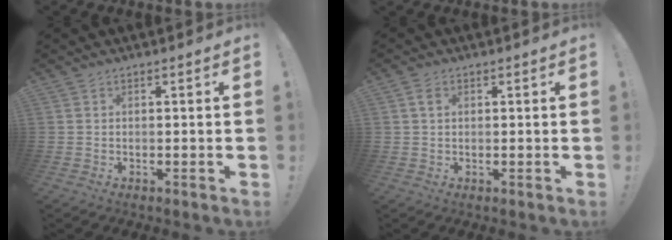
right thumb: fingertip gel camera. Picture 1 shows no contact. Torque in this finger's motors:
{"motor_torque": [0.10, -0.02, 0.03, -0.34, 0.04]}